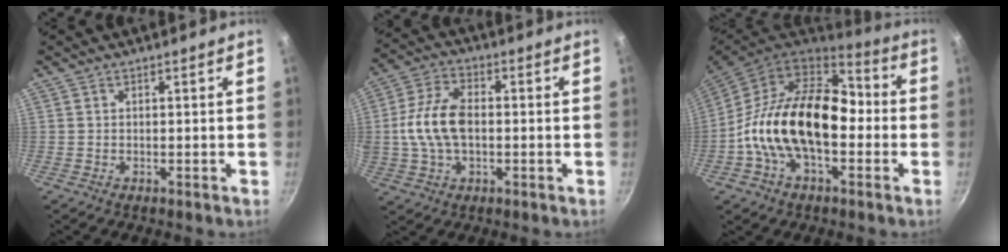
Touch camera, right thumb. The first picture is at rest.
{"total": 11.7, "force": [-0.3, 7.0, 9.4], "torque": [-0.182, 0.026, -0.014]}
{"total": 21.8, "force": [-2.3, 13.2, 17.2], "torque": [-0.267, 0.046, -0.057]}